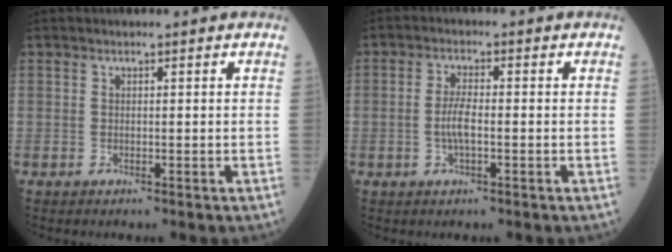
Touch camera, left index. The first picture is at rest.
{"total": 3.5, "force": [-0.8, 0.8, 3.3], "torque": [-0.073, 0.002, -0.016]}